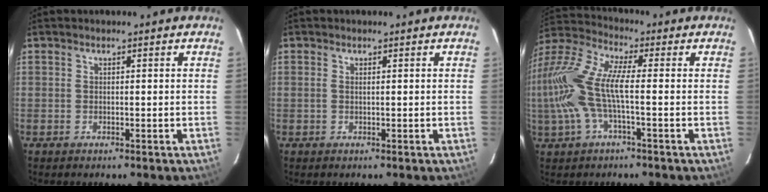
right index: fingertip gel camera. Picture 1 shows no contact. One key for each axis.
{"total": 0.6, "fx": 0.1, "fy": 0.0, "fz": 0.5, "tx": -0.014, "ty": 0.001, "tz": 0.000}
{"total": 15.4, "fx": -1.8, "fy": 4.6, "fz": 14.5, "tx": -0.291, "ty": 0.000, "tz": -0.040}